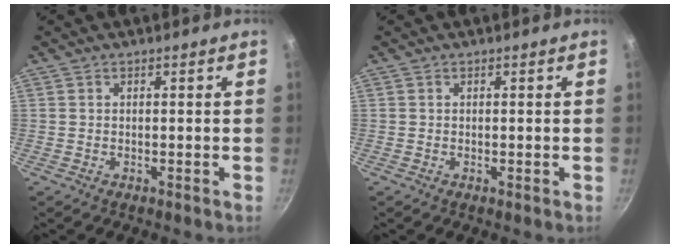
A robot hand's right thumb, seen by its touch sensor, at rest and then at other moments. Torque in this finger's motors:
{"motor_torque": [-0.24, 0.03, -0.02, -0.18, -0.02]}